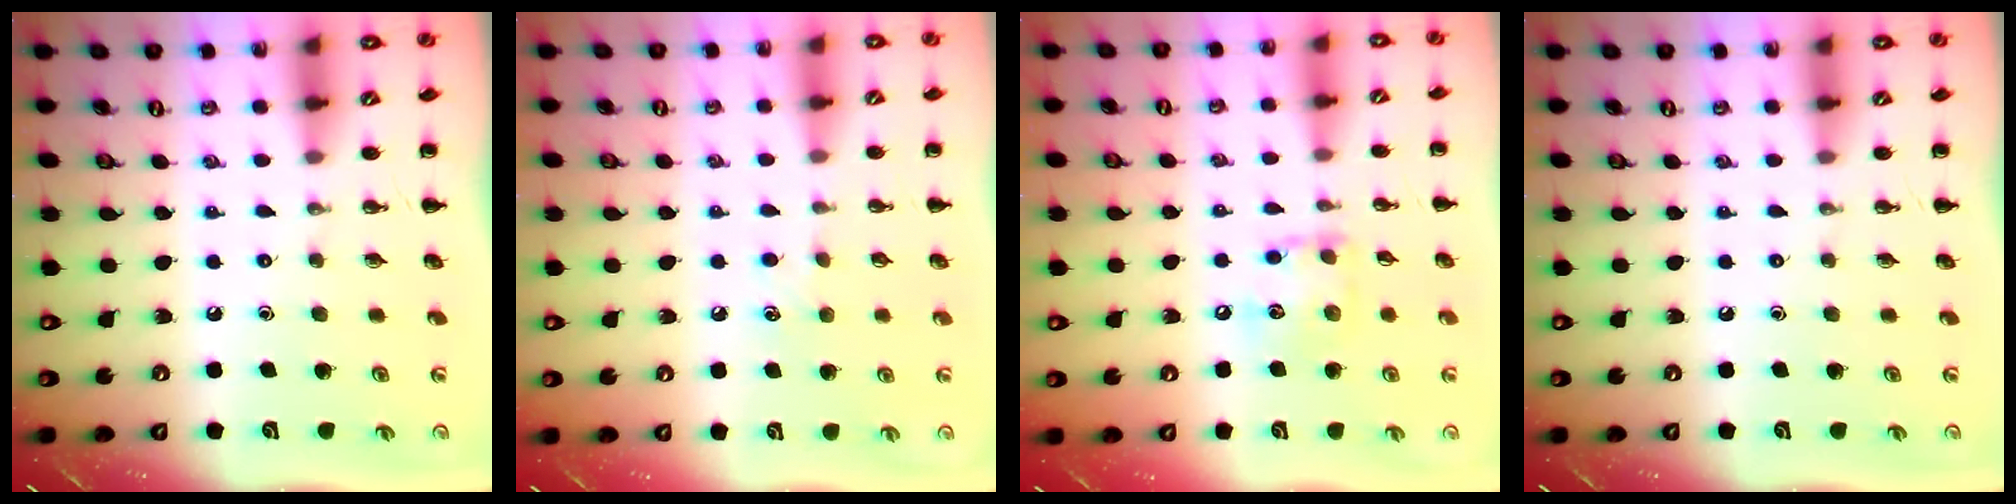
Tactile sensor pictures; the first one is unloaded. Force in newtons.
{"total": 4.4, "press": 4.2, "slide": 1.5}
{"total": 10.1, "press": 10.1, "slide": 0.8}
{"total": 0.0}